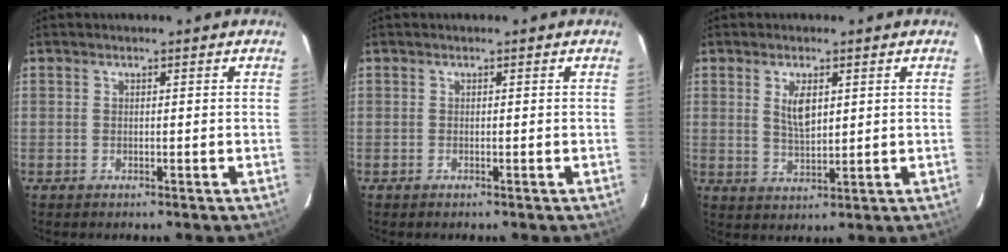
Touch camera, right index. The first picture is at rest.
{"total": 0.0}
{"total": 4.8, "force": [1.6, 2.1, 4.0], "torque": [-0.071, -0.002, 0.034]}